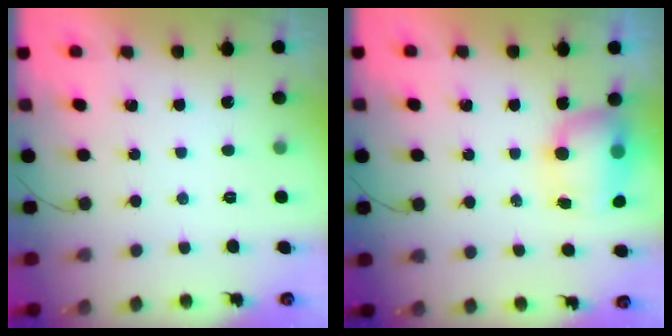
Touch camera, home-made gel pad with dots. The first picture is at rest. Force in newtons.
{"total": 8.0, "press": 7.9, "slide": 1.3}